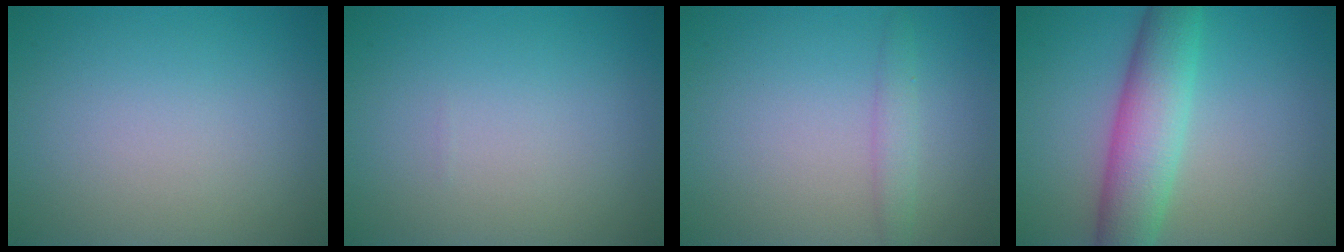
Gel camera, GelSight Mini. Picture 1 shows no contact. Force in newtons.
{"total": 0.0}
{"total": 1.6, "press": 1.6, "slide": 0.0}
{"total": 6.3, "press": 6.3, "slide": 0.2}